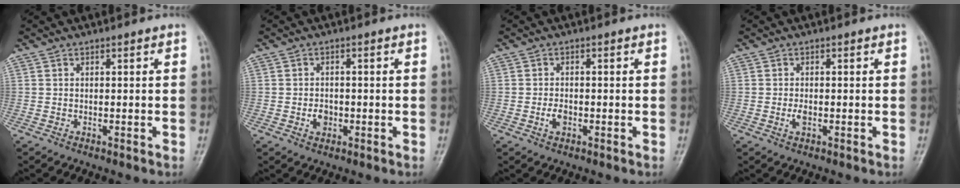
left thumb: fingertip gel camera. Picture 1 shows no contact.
{"total": 2.8, "force": [-0.9, 2.2, 1.5], "torque": [-0.014, 0.004, -0.015]}
{"total": 2.5, "force": [-0.9, 1.6, 1.7], "torque": [-0.026, 0.003, -0.018]}
{"total": 1.9, "force": [-0.5, 1.1, 1.5], "torque": [-0.027, -0.001, -0.012]}